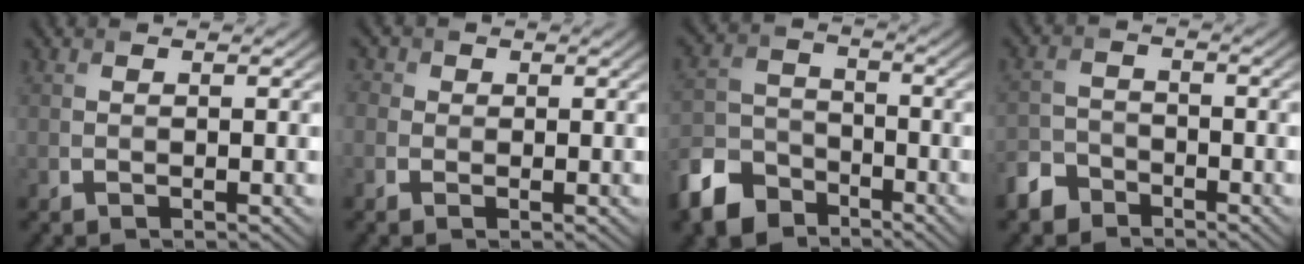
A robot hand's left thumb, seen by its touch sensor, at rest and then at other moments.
{"total": 2.2, "force": [0.2, 2.1, 0.6], "torque": [-0.018, 0.005, -0.009]}
{"total": 9.4, "force": [-6.3, 5.8, 3.9], "torque": [-0.098, -0.017, -0.141]}
{"total": 4.4, "force": [-3.4, 2.5, 1.3], "torque": [-0.031, -0.002, -0.080]}